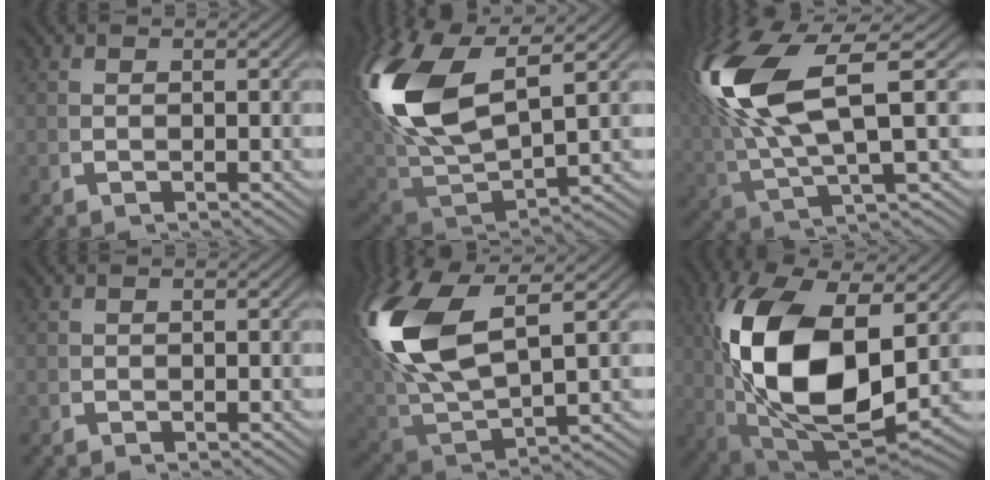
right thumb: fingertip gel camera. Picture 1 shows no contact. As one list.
[{"total": 14.6, "force": [1.7, 9.5, 11.0], "torque": [-0.264, -0.034, 0.045]}, {"total": 12.6, "force": [1.2, 6.8, 10.6], "torque": [-0.226, -0.019, 0.034]}, {"total": 0.0}, {"total": 13.1, "force": [1.9, 8.1, 10.1], "torque": [-0.239, -0.027, 0.049]}, {"total": 17.6, "force": [0.1, 10.0, 14.4], "torque": [-0.323, -0.063, 0.042]}]